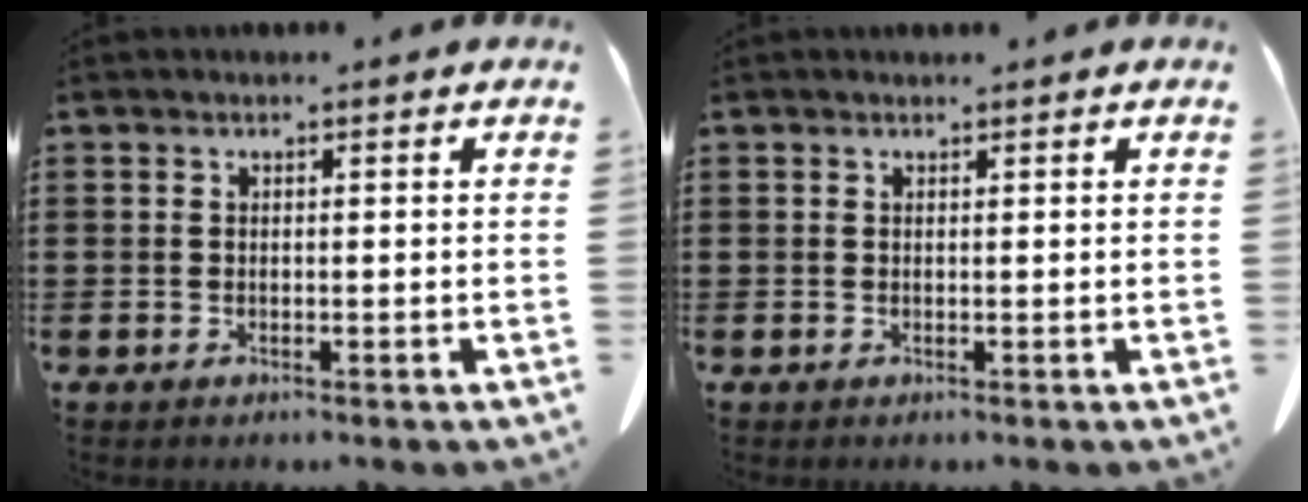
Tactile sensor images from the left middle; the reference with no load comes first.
{"total": 0.0}